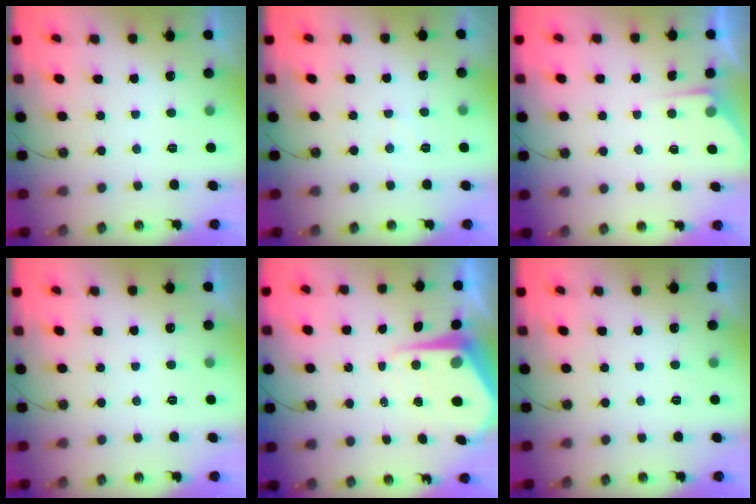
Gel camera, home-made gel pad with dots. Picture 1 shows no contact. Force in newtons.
{"total": 3.6, "press": 3.5, "slide": 0.5}
{"total": 4.5, "press": 4.5, "slide": 0.5}
{"total": 0.0}
{"total": 8.0, "press": 7.9, "slide": 0.7}
{"total": 0.0}